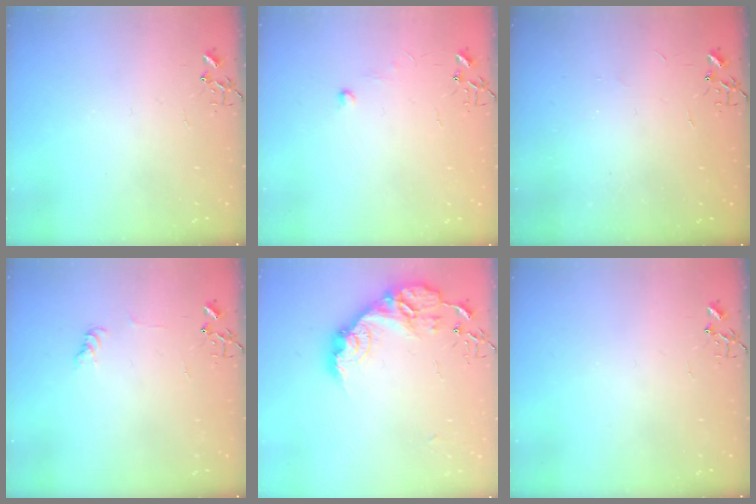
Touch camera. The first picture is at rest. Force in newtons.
{"total": 5.4, "press": 5.4, "slide": 0.6}
{"total": 1.9, "press": 1.9, "slide": 0.3}
{"total": 6.0, "press": 5.9, "slide": 0.6}
{"total": 17.3, "press": 17.3, "slide": 1.2}
{"total": 0.0}